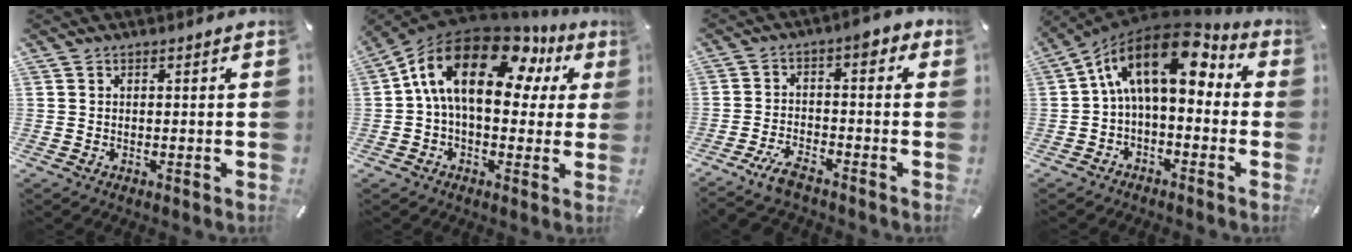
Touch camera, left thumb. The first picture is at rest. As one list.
[{"total": 20.2, "force": [6.9, 11.0, 15.5], "torque": [-0.282, -0.024, 0.114]}, {"total": 8.0, "force": [-4.1, 3.5, 5.8], "torque": [-0.112, 0.022, -0.080]}, {"total": 15.9, "force": [4.1, 8.6, 12.8], "torque": [-0.232, -0.016, 0.063]}]